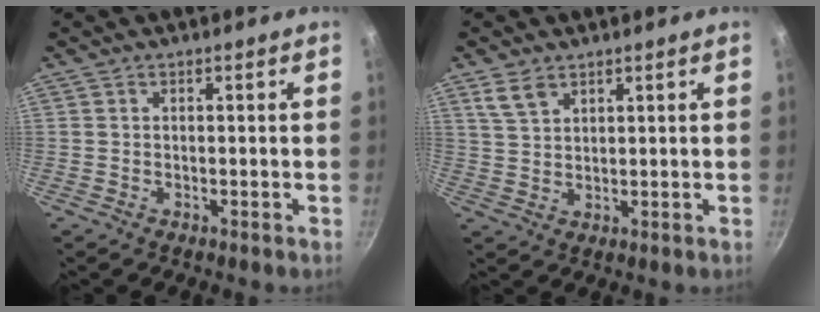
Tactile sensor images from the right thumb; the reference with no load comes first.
{"total": 4.4, "force": [2.9, 2.2, 2.3], "torque": [-0.040, -0.011, 0.061]}